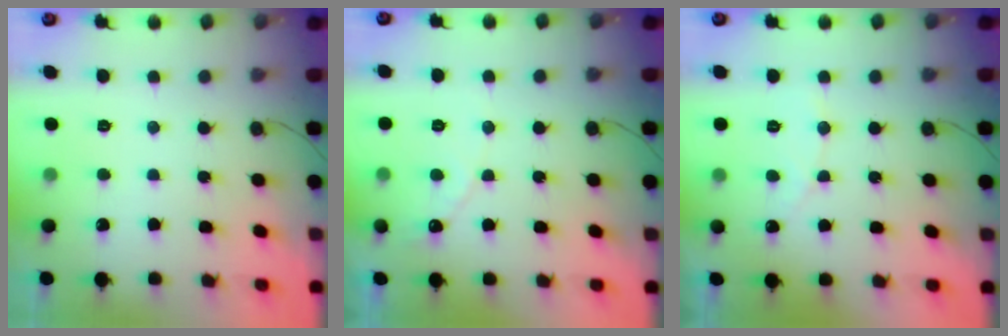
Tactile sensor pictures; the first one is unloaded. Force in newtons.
{"total": 3.7, "press": 3.7, "slide": 0.2}
{"total": 4.1, "press": 4.1, "slide": 0.4}